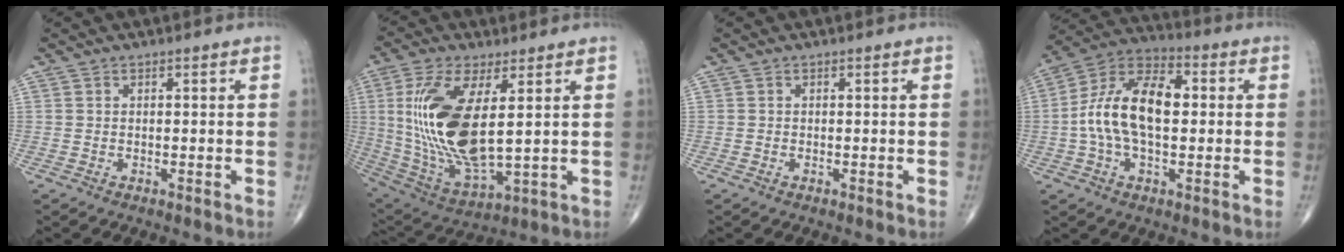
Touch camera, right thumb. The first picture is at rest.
{"total": 19.8, "force": [3.2, 7.8, 17.9], "torque": [-0.375, -0.026, 0.073]}
{"total": 0.0}
{"total": 15.3, "force": [0.4, 8.3, 12.9], "torque": [-0.237, 0.035, -0.003]}